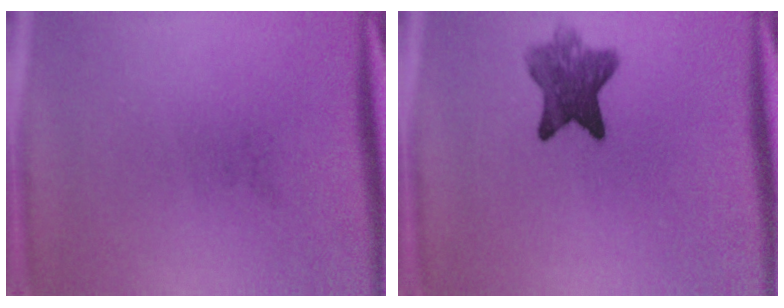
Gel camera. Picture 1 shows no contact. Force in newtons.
{"total": 6.9}